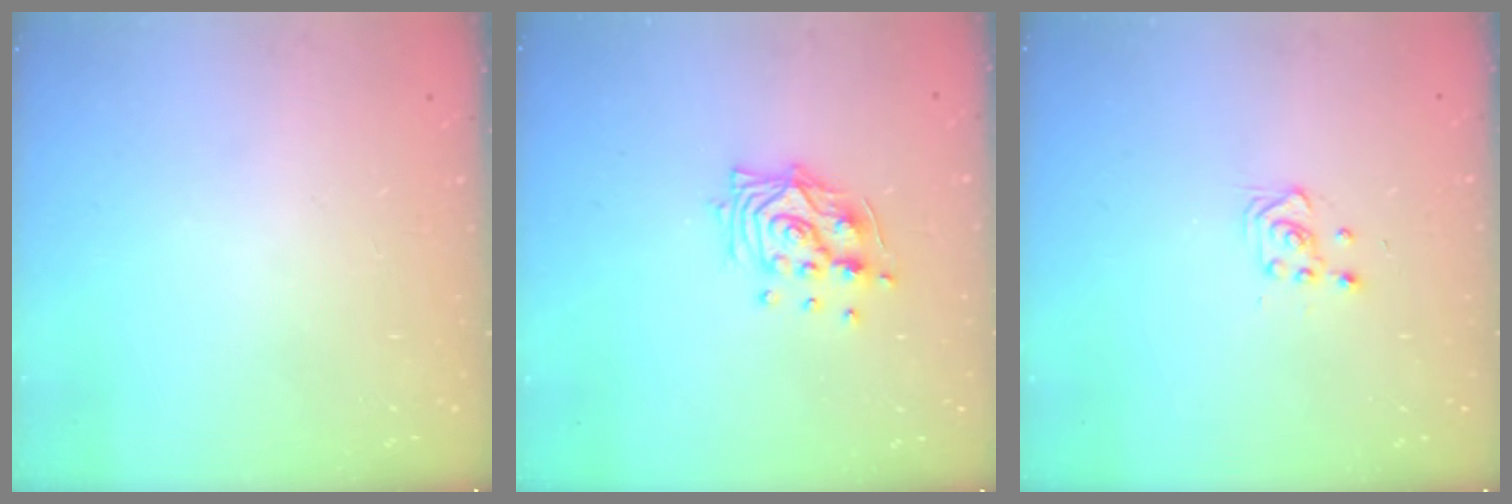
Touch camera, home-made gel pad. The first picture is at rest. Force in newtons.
{"total": 11.7, "press": 11.7, "slide": 0.6}
{"total": 3.6, "press": 3.4, "slide": 1.1}